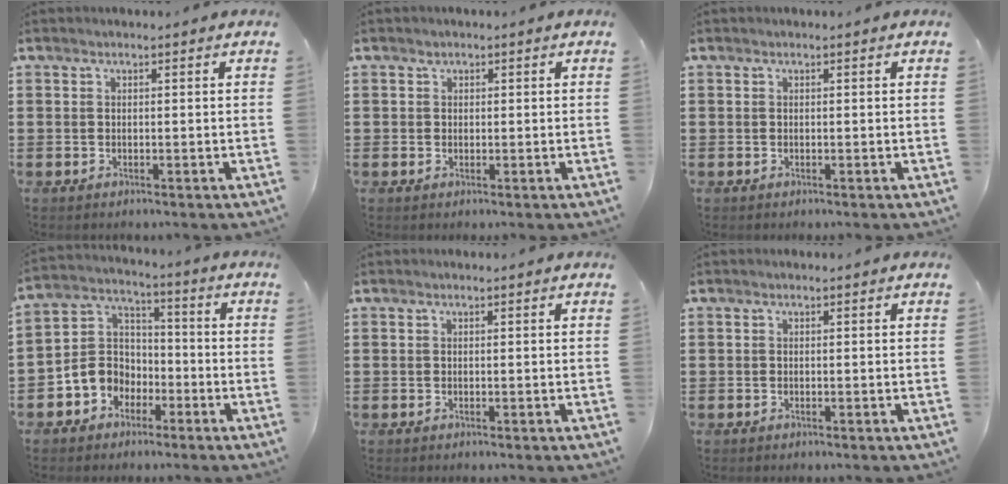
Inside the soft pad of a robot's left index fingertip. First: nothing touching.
{"total": 0.9, "force": [0.4, 0.9, 0.0], "torque": [0.004, 0.002, 0.006]}
{"total": 0.0}
{"total": 6.8, "force": [-3.1, 5.9, 1.4], "torque": [-0.067, 0.012, -0.067]}
{"total": 0.0}
{"total": 0.0}